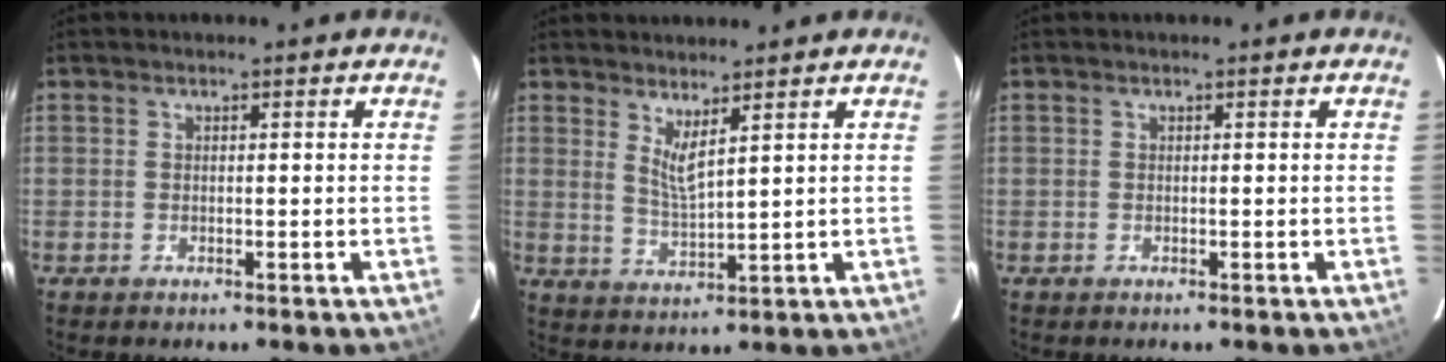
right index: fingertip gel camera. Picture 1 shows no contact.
{"total": 4.3, "force": [3.1, 0.2, 3.0], "torque": [-0.055, -0.013, 0.055]}
{"total": 0.0}